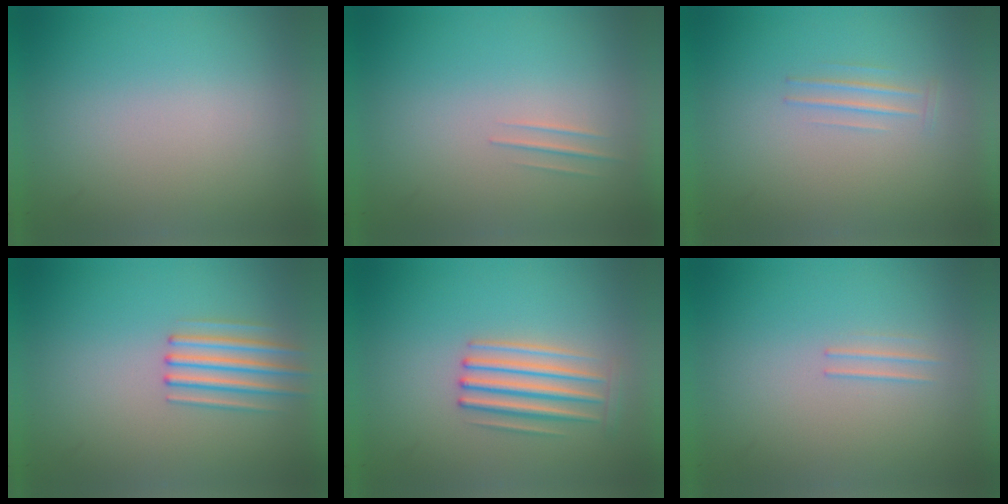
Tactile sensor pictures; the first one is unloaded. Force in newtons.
{"total": 1.2}
{"total": 1.1}
{"total": 2.6}
{"total": 3.2}
{"total": 1.2}